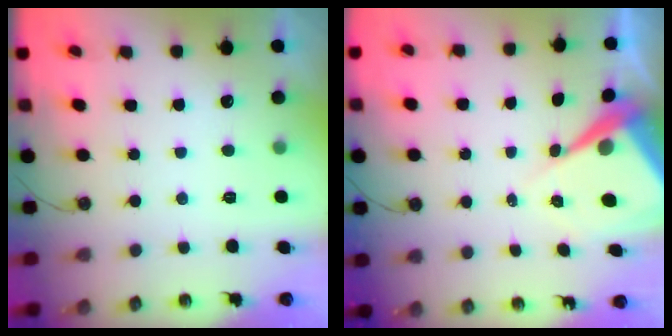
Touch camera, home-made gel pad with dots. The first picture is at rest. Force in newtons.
{"total": 9.6, "press": 9.5, "slide": 0.9}